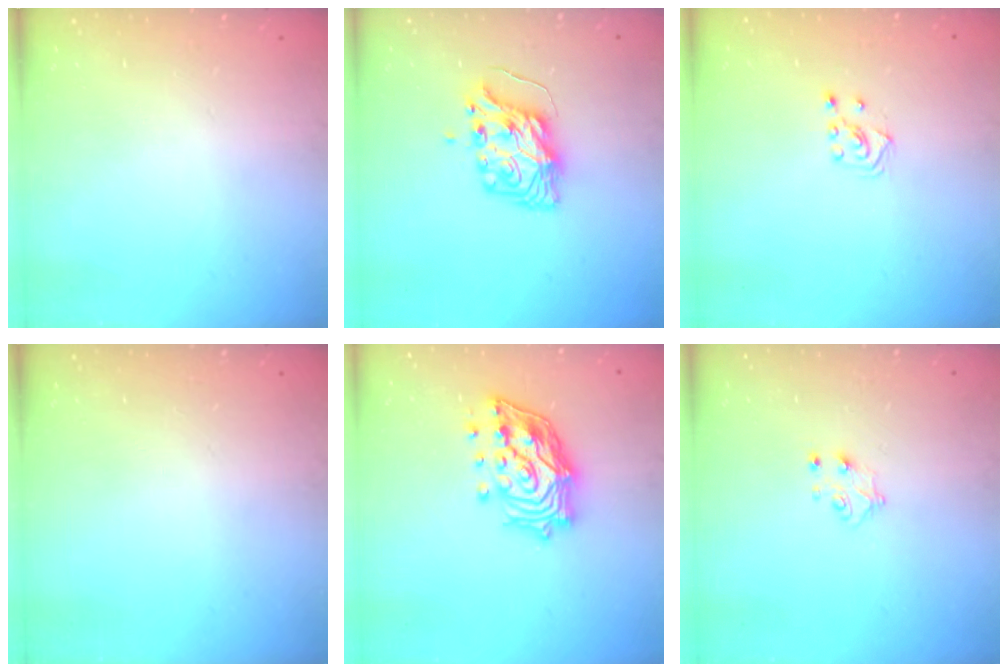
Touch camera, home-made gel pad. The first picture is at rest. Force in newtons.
{"total": 8.9, "press": 8.9, "slide": 0.3}
{"total": 3.8, "press": 3.8, "slide": 0.3}
{"total": 0.0}
{"total": 18.1, "press": 17.9, "slide": 2.7}
{"total": 5.5, "press": 5.5, "slide": 0.5}